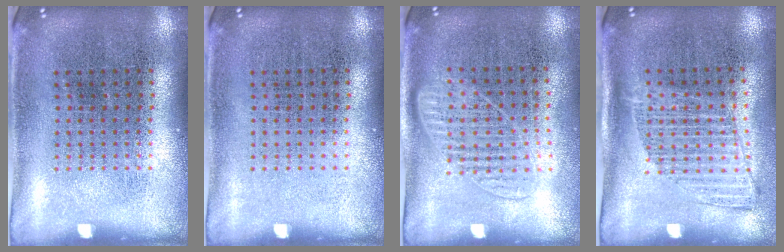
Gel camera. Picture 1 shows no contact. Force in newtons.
{"total": 0.0}
{"total": 1.2, "press": 1.1, "slide": 0.6}
{"total": 1.3, "press": 1.1, "slide": 0.7}